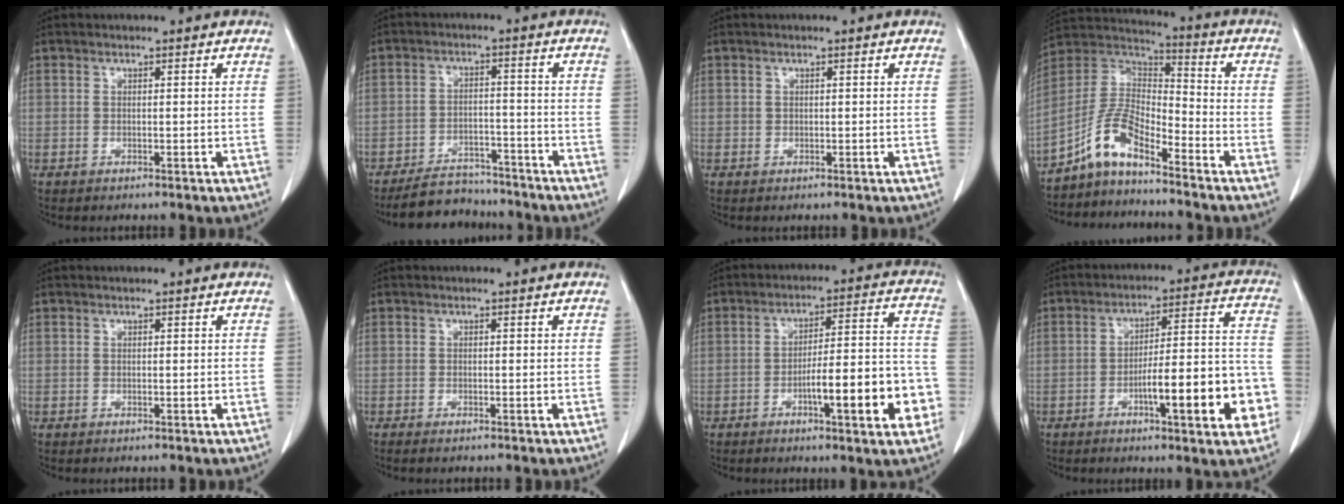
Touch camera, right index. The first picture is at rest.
{"total": 7.7, "force": [-7.0, 3.0, 1.0], "torque": [-0.012, 0.006, -0.115]}
{"total": 0.0}
{"total": 8.7, "force": [-6.4, 2.5, 5.3], "torque": [-0.122, 0.025, -0.127]}
{"total": 0.0}
{"total": 0.9, "force": [-0.7, 0.1, 0.5], "torque": [-0.012, -0.002, -0.011]}
{"total": 13.5, "force": [-4.9, 2.0, 12.4], "torque": [-0.173, 0.019, -0.067]}
{"total": 14.8, "force": [-5.4, 2.3, 13.6], "torque": [-0.187, 0.023, -0.074]}